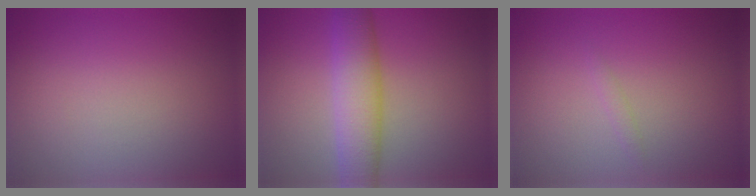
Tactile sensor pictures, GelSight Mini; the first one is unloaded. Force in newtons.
{"total": 5.7, "press": 5.7, "slide": 0.2}
{"total": 0.6, "press": 0.6, "slide": 0.0}